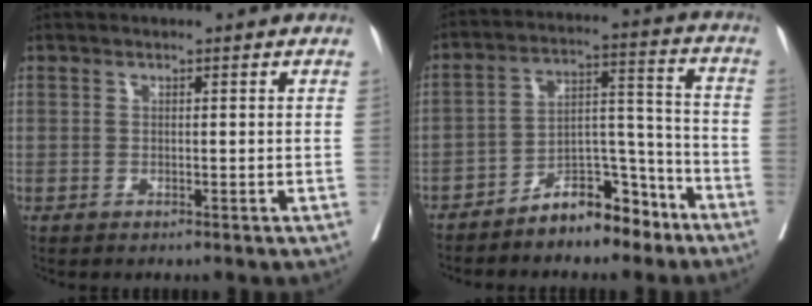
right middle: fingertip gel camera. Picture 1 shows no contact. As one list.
[{"total": 9.9, "force": [-7.6, 4.0, 4.9], "torque": [-0.080, 0.034, -0.130]}]